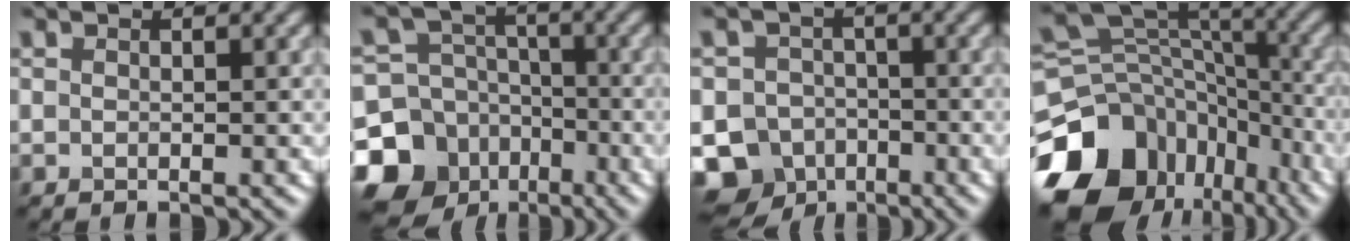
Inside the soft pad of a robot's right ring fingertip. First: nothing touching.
{"total": 13.8, "force": [-6.7, 11.5, 3.5], "torque": [-0.090, -0.038, -0.129]}
{"total": 9.9, "force": [-5.6, 7.8, 2.4], "torque": [-0.026, -0.027, -0.121]}
{"total": 16.6, "force": [-9.0, 12.4, 6.4], "torque": [-0.154, -0.012, -0.123]}